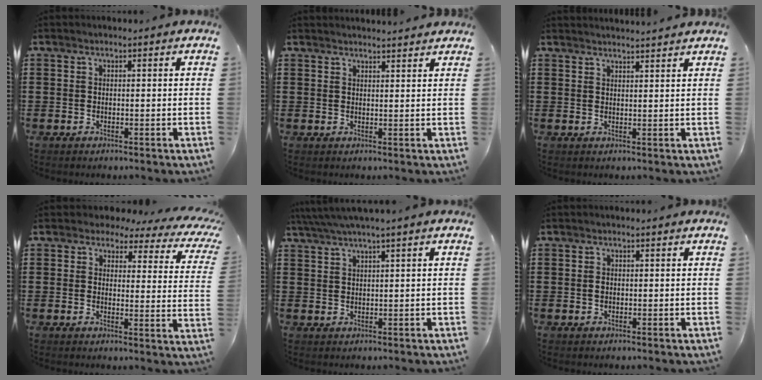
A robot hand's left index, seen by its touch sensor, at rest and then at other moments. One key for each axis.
{"total": 1.8, "fx": 1.7, "fy": -0.1, "fz": 0.0, "tx": -0.005, "ty": 0.000, "tz": 0.034}
{"total": 2.1, "fx": 2.0, "fy": -0.4, "fz": 0.1, "tx": -0.005, "ty": -0.004, "tz": 0.040}
{"total": 3.1, "fx": 2.3, "fy": 1.4, "fz": 1.4, "tx": -0.044, "ty": -0.012, "tz": 0.036}
{"total": 2.3, "fx": 1.5, "fy": -0.4, "fz": 1.7, "tx": -0.033, "ty": 0.001, "tz": 0.027}
{"total": 0.7, "fx": 0.0, "fy": 0.5, "fz": 0.4, "tx": -0.012, "ty": 0.001, "tz": -0.001}